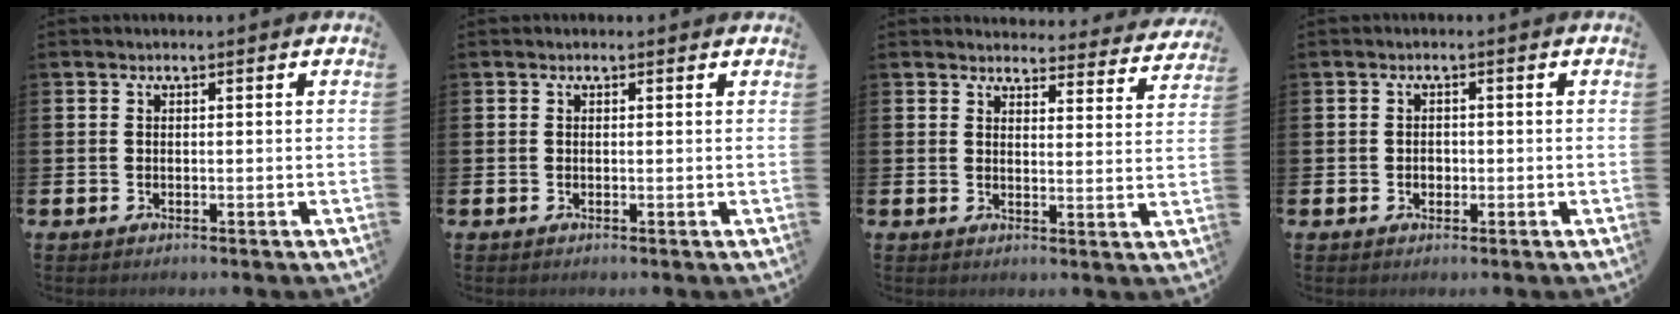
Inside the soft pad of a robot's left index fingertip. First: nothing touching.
{"total": 0.0}
{"total": 3.6, "force": [3.5, 0.7, 0.1], "torque": [-0.001, -0.030, 0.059]}
{"total": 1.3, "force": [-0.3, 1.1, 0.7], "torque": [-0.002, 0.001, -0.010]}